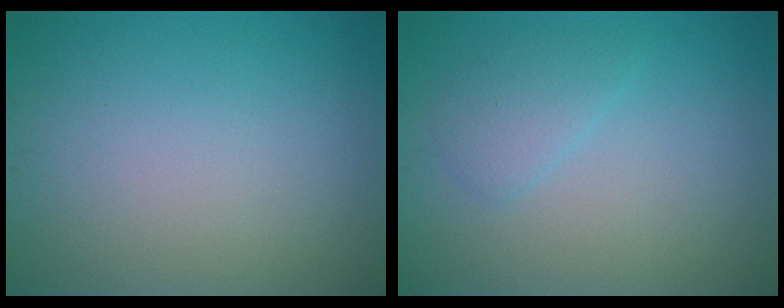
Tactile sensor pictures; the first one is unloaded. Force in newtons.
{"total": 1.8, "press": 1.8, "slide": 0.1}